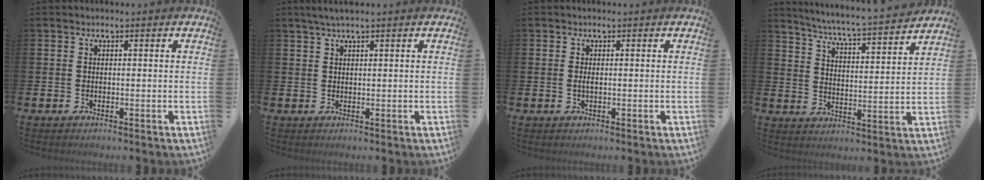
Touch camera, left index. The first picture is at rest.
{"total": 1.8, "force": [1.3, 0.0, 1.3], "torque": [-0.026, 0.004, 0.024]}
{"total": 0.7, "force": [0.0, 0.2, 0.7], "torque": [-0.010, 0.000, -0.002]}
{"total": 5.9, "force": [5.7, -0.5, 1.5], "torque": [-0.054, -0.050, 0.094]}